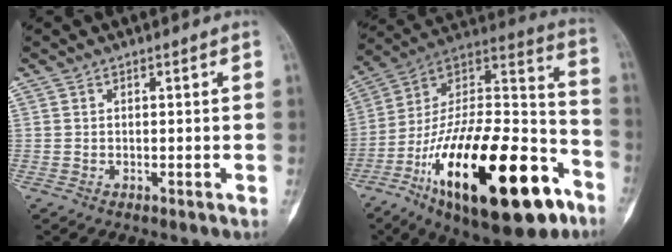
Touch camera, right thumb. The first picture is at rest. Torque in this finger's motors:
{"motor_torque": [3.06, 1.95, 2.22, -0.55, 0.79]}